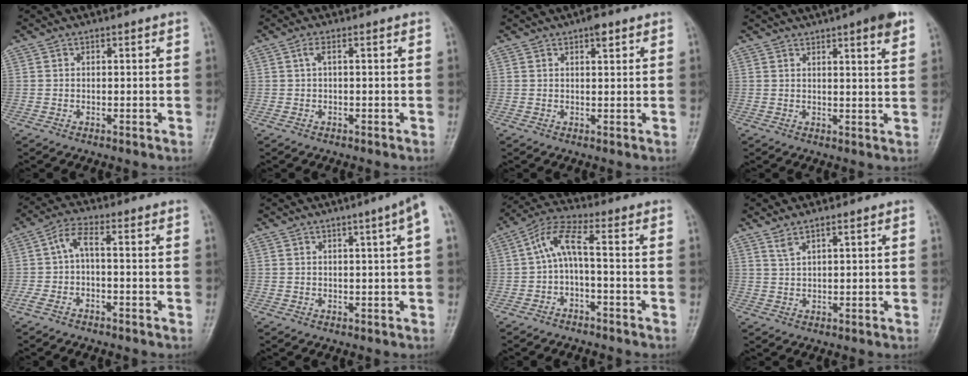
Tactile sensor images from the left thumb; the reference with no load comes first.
{"total": 1.6, "force": [0.3, 0.2, 1.5], "torque": [-0.044, 0.010, 0.008]}
{"total": 2.6, "force": [1.6, 0.8, 1.8], "torque": [-0.023, -0.005, 0.022]}
{"total": 7.8, "force": [4.8, 1.2, 6.1], "torque": [-0.067, -0.012, 0.058]}
{"total": 4.8, "force": [-0.7, 1.2, 4.6], "torque": [-0.109, 0.023, -0.018]}
{"total": 5.5, "force": [2.0, -0.5, 5.1], "torque": [-0.069, 0.002, 0.028]}
{"total": 6.3, "force": [-1.0, 1.3, 6.1], "torque": [-0.136, 0.040, -0.023]}
{"total": 2.6, "force": [1.9, 0.3, 1.8], "torque": [-0.040, -0.007, 0.044]}